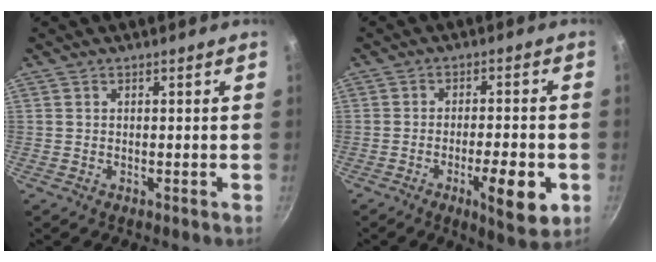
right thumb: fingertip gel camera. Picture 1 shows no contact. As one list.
[{"total": 10.4, "force": [-3.6, 3.0, 9.3], "torque": [-0.124, 0.008, -0.048]}]